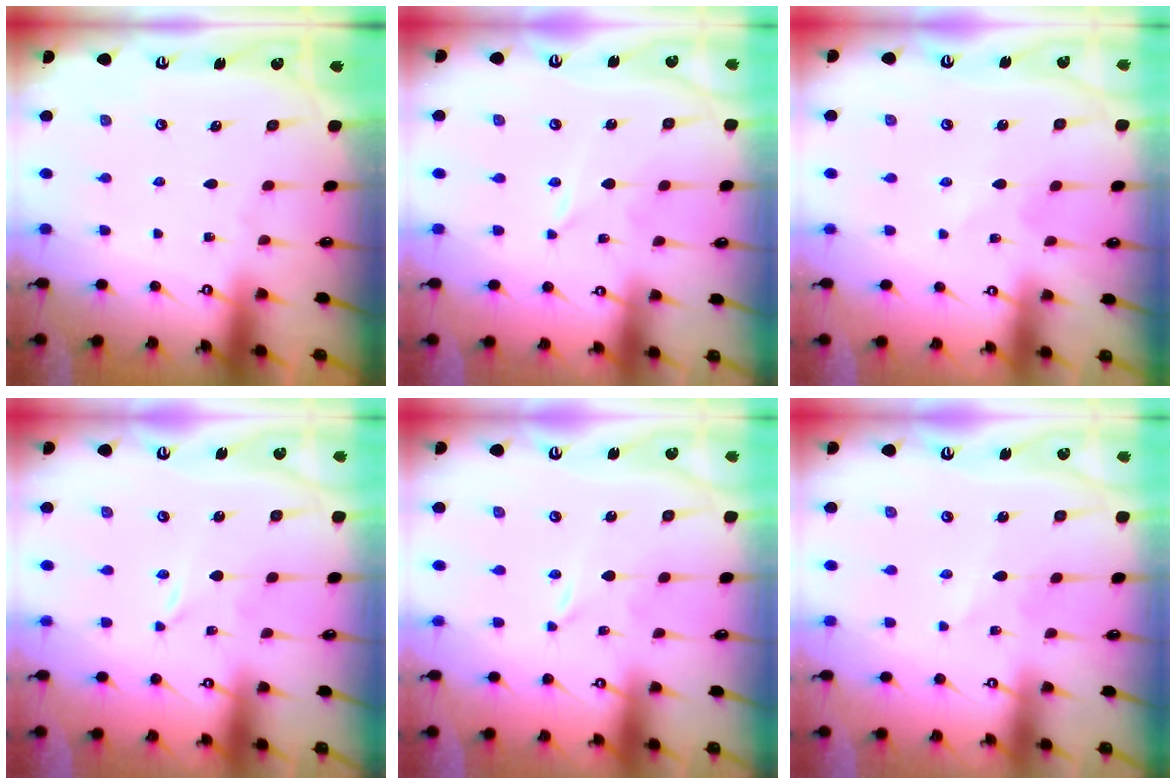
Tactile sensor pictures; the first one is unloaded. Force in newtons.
{"total": 1.4, "press": 1.3, "slide": 0.3}
{"total": 1.2, "press": 1.1, "slide": 0.2}
{"total": 0.0}
{"total": 0.0}
{"total": 2.4, "press": 2.4, "slide": 0.3}